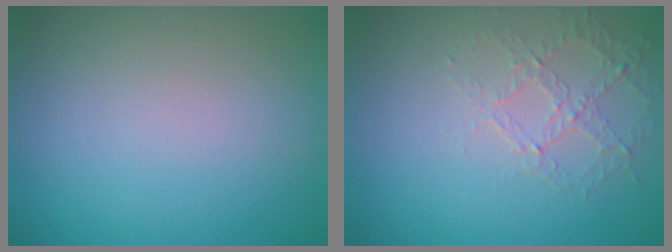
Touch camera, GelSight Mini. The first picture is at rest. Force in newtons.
{"total": 1.6, "press": 1.1, "slide": 1.2}